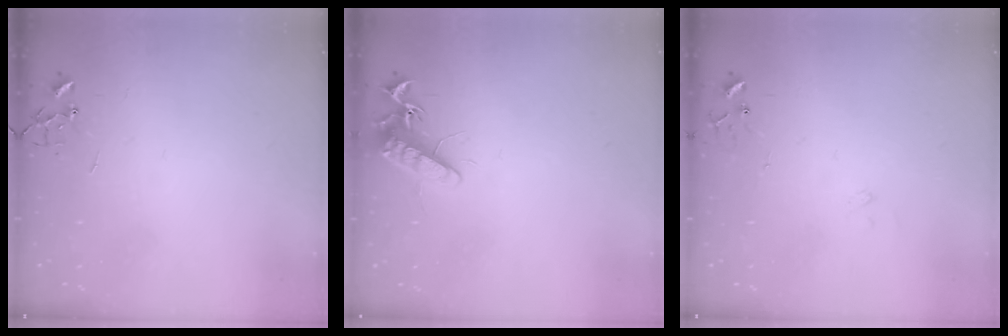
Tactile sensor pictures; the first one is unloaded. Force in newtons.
{"total": 11.9, "press": 11.8, "slide": 1.3}
{"total": 7.6, "press": 7.6, "slide": 0.5}